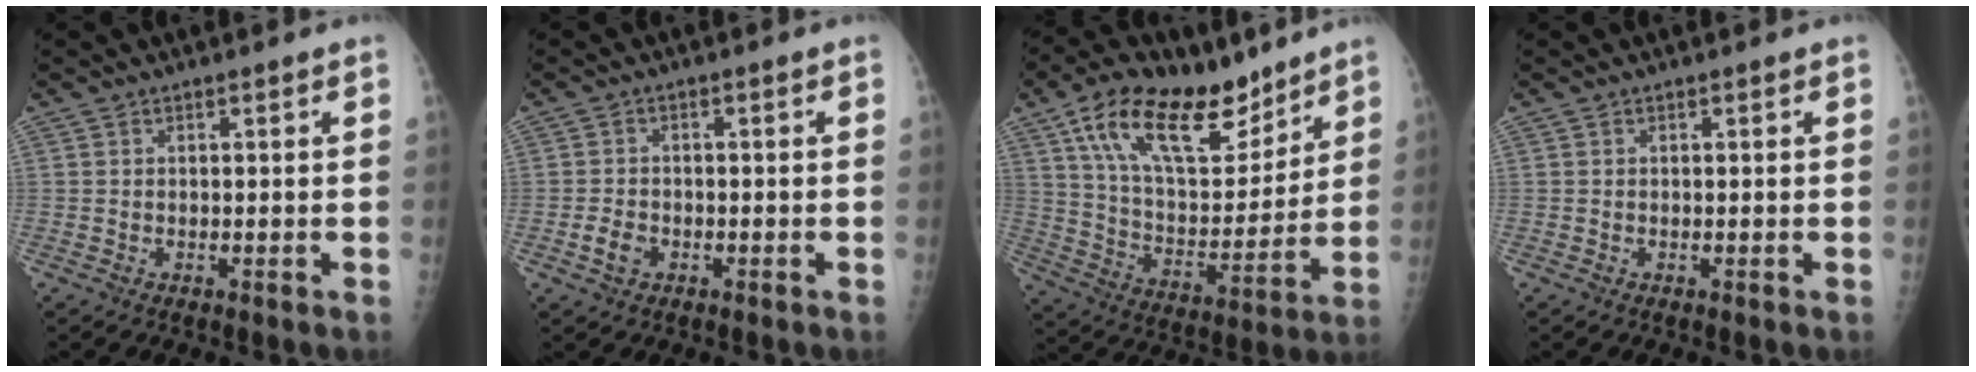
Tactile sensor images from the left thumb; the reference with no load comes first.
{"total": 3.1, "force": [-1.3, 2.3, 1.7], "torque": [-0.028, 0.007, -0.021]}
{"total": 22.3, "force": [14.0, 10.4, 13.9], "torque": [-0.199, -0.052, 0.247]}
{"total": 0.0}